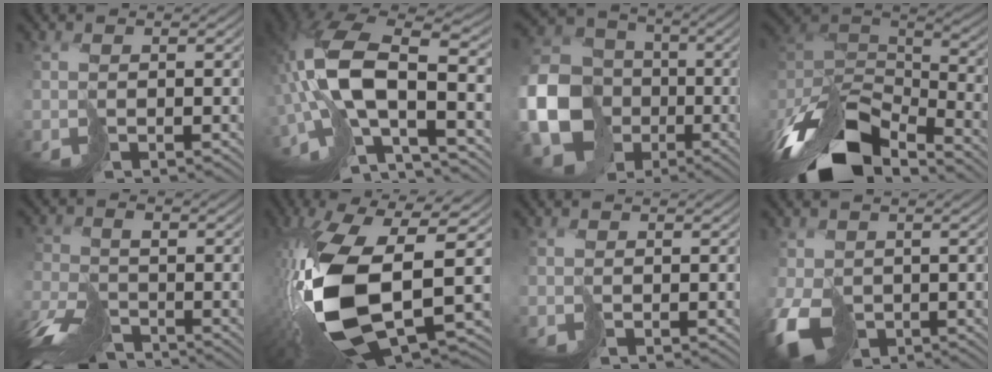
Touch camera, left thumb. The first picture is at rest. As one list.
[{"total": 14.8, "force": [-2.9, 6.8, 12.8], "torque": [-0.273, -0.007, -0.050]}, {"total": 15.2, "force": [-3.9, 13.0, 6.9], "torque": [-0.201, -0.037, -0.072]}, {"total": 15.8, "force": [-9.8, 7.8, 9.7], "torque": [-0.250, -0.030, -0.165]}, {"total": 8.7, "force": [-7.1, 3.5, 3.7], "torque": [-0.073, -0.011, -0.140]}, {"total": 16.8, "force": [-2.4, 9.1, 13.9], "torque": [-0.320, -0.027, -0.032]}, {"total": 0.0}, {"total": 7.0, "force": [-2.4, 5.3, 3.8], "torque": [-0.101, -0.024, -0.038]}]